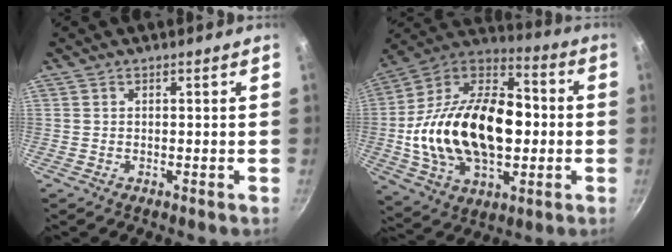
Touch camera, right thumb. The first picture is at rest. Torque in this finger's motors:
{"motor_torque": [-0.83, 2.44, 1.47, -1.30, 0.26]}